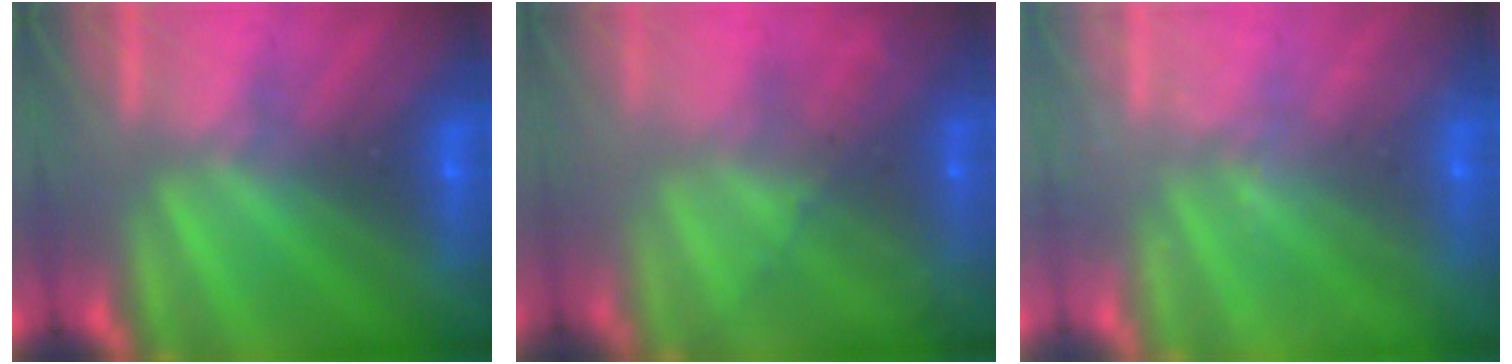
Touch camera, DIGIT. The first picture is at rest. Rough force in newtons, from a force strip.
{"total": 7.4}
{"total": 2.4}